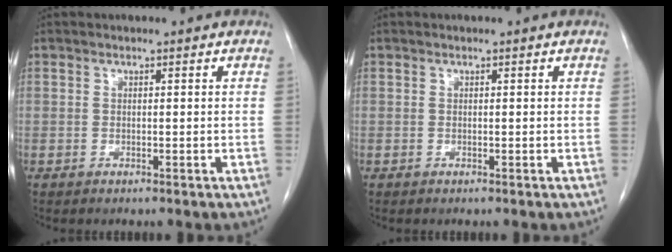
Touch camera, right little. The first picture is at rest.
{"total": 0.0}